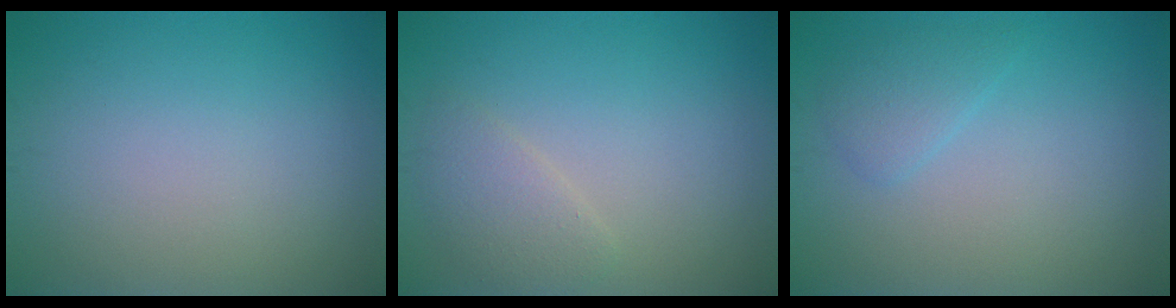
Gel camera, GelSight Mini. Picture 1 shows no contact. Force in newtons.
{"total": 2.0, "press": 2.0, "slide": 0.2}
{"total": 1.7, "press": 1.7, "slide": 0.1}